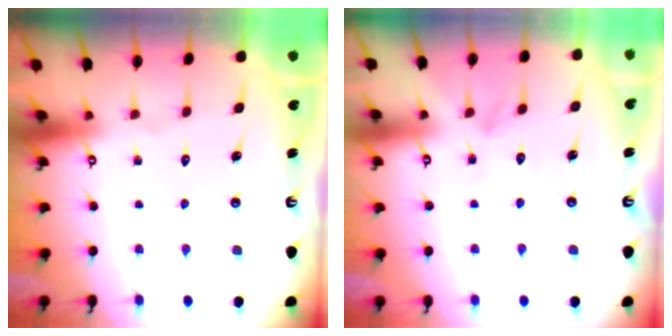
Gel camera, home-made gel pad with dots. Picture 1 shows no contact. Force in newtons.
{"total": 2.8, "press": 2.8, "slide": 0.3}